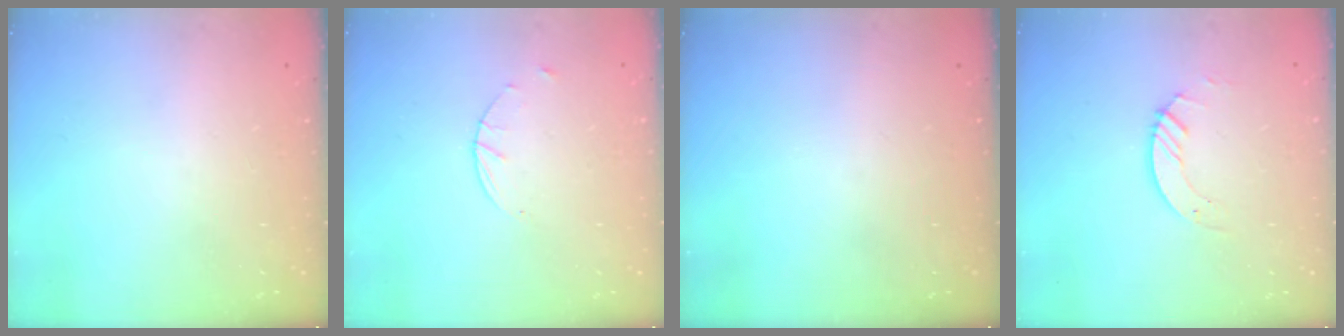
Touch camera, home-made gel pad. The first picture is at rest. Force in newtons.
{"total": 1.7, "press": 1.7, "slide": 0.3}
{"total": 0.0}
{"total": 3.3, "press": 3.3, "slide": 0.1}